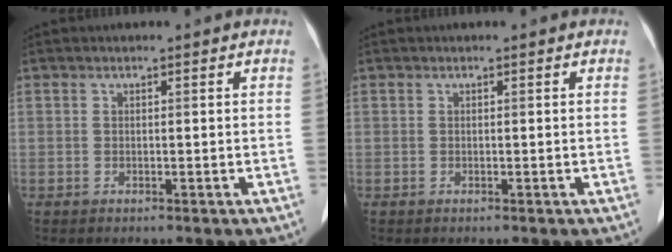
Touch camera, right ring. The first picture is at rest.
{"total": 0.0}